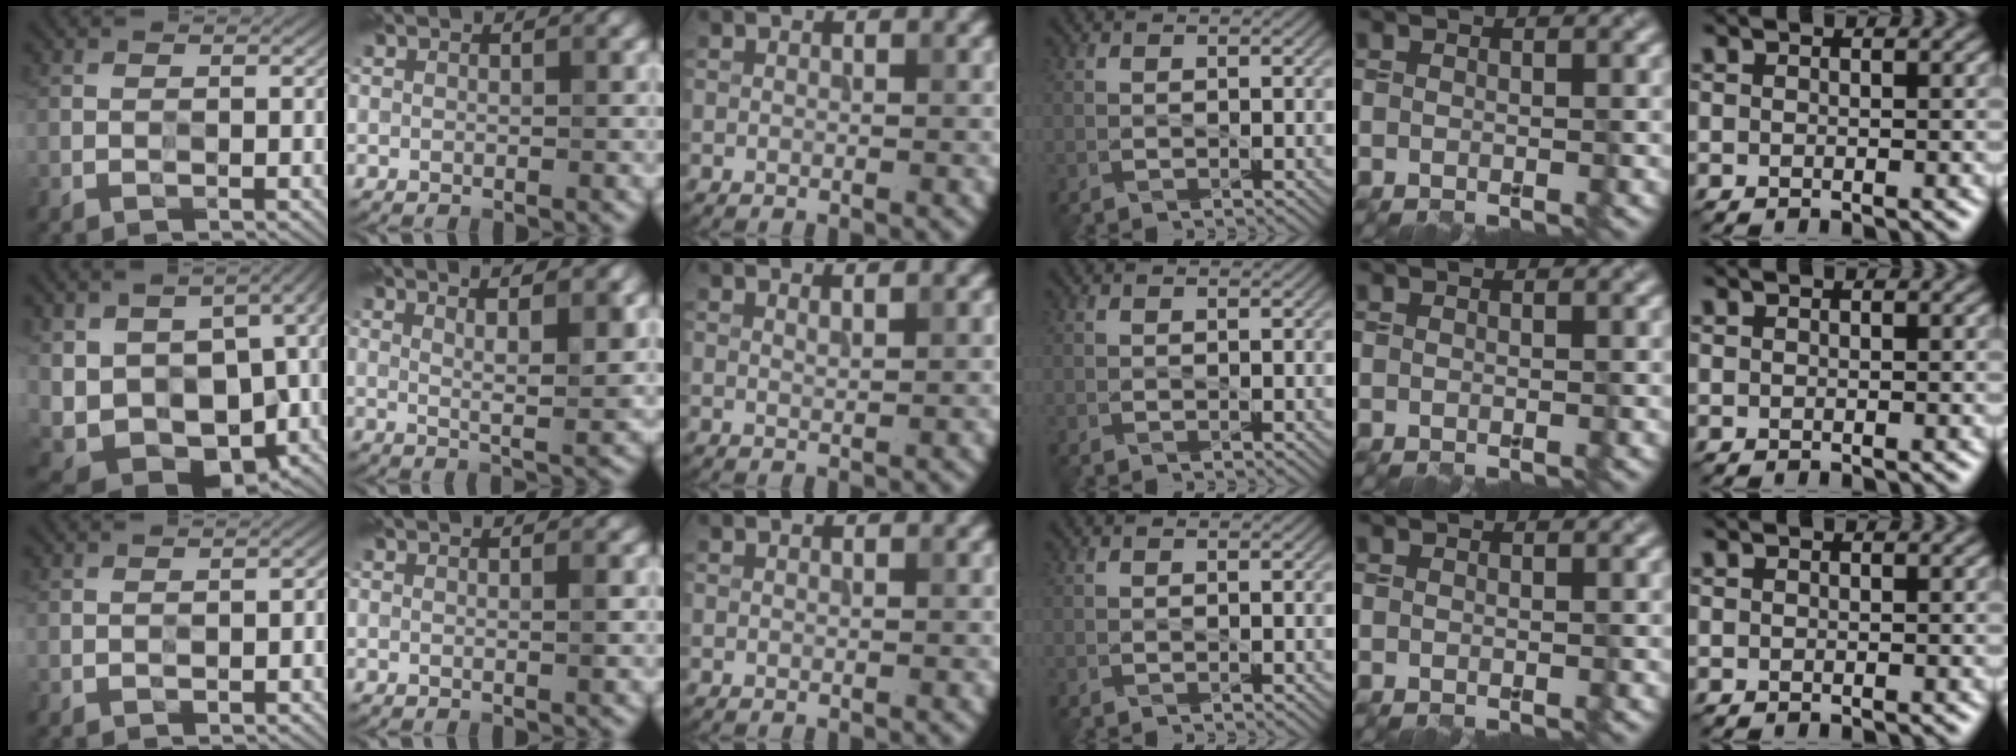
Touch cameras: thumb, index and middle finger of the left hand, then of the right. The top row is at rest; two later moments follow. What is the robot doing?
{"motion": "wipe", "object": "paper plate"}